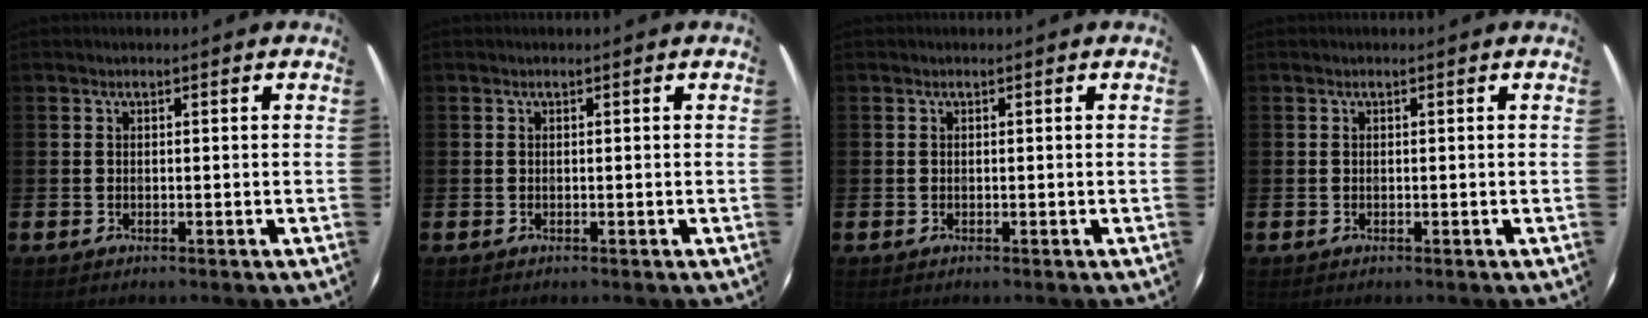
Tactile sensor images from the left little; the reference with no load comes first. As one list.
[{"total": 0.0}, {"total": 0.0}, {"total": 0.0}]